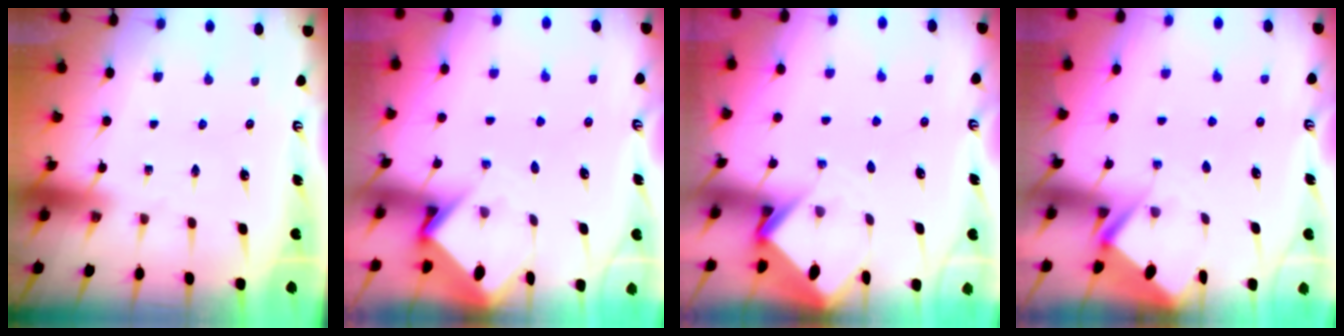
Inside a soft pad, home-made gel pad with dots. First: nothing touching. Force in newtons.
{"total": 3.5, "press": 3.5, "slide": 0.2}
{"total": 3.3, "press": 3.3, "slide": 0.3}
{"total": 2.6, "press": 2.6, "slide": 0.1}